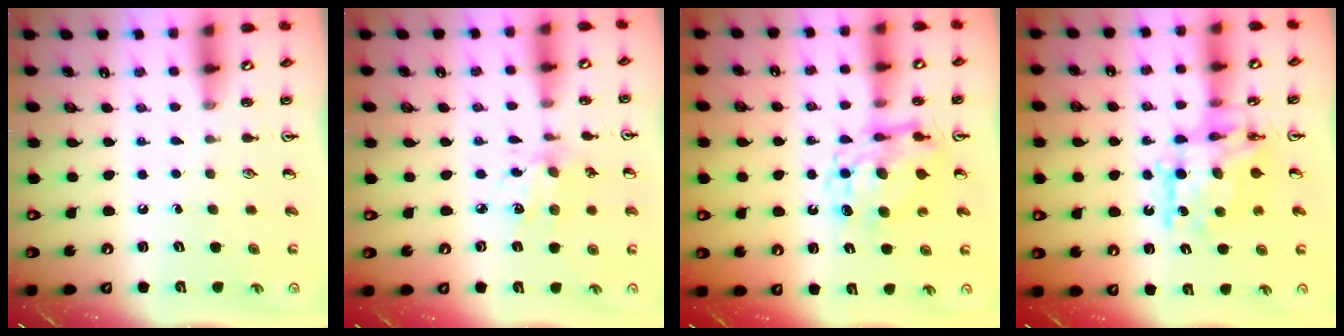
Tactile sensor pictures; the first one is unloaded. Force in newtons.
{"total": 5.7, "press": 5.6, "slide": 0.6}
{"total": 10.4, "press": 10.3, "slide": 0.9}
{"total": 11.5, "press": 11.4, "slide": 1.0}